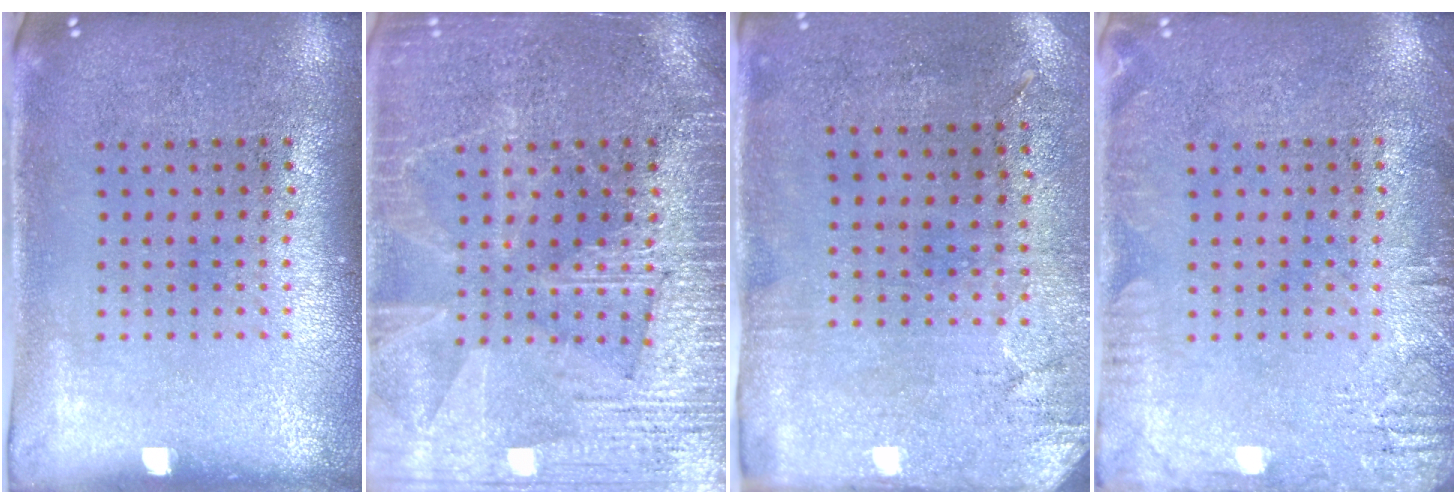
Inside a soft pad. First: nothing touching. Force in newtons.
{"total": 5.3, "press": 5.2, "slide": 0.7}
{"total": 2.9, "press": 2.3, "slide": 1.7}
{"total": 2.3, "press": 2.3, "slide": 0.2}